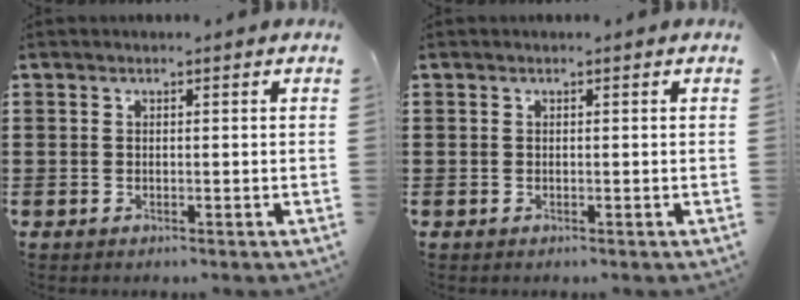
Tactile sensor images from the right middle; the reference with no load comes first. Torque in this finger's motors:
{"motor_torque": [0.00, 0.00, 0.01, 0.00]}